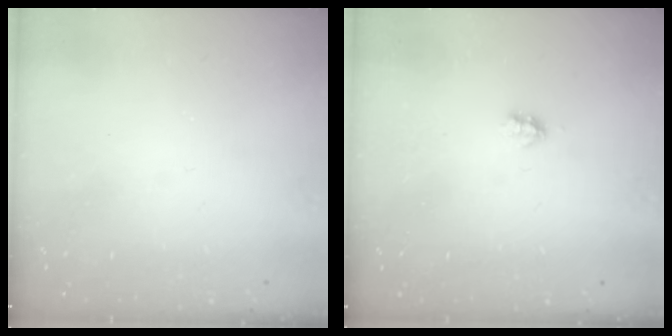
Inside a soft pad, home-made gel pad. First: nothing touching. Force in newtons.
{"total": 1.7, "press": 1.7, "slide": 0.3}